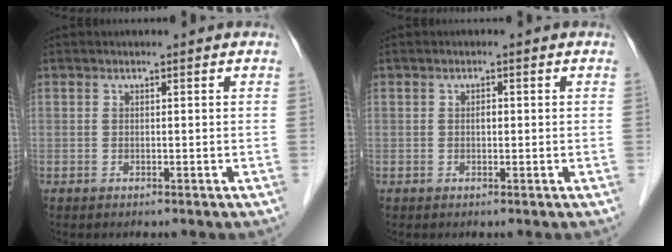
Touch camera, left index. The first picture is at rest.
{"total": 0.8, "force": [0.0, 0.5, 0.7], "torque": [-0.011, 0.000, -0.003]}